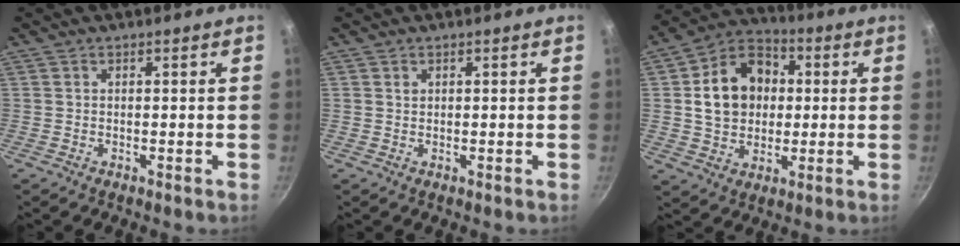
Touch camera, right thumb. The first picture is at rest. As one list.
[{"total": 0.6, "force": [0.3, 0.5, 0.2], "torque": [-0.003, 0.000, 0.005]}, {"total": 14.5, "force": [1.7, 11.5, 8.6], "torque": [-0.116, 0.024, 0.022]}]